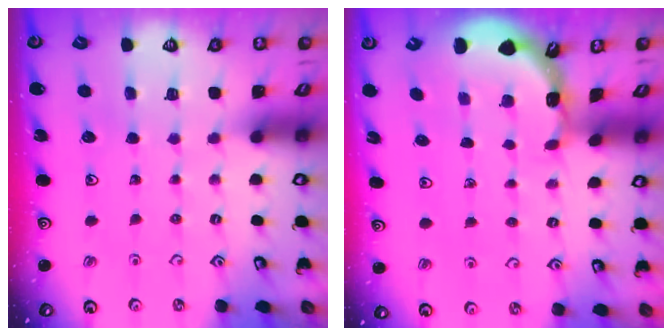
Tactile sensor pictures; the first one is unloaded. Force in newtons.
{"total": 1.7, "press": 1.7, "slide": 0.1}